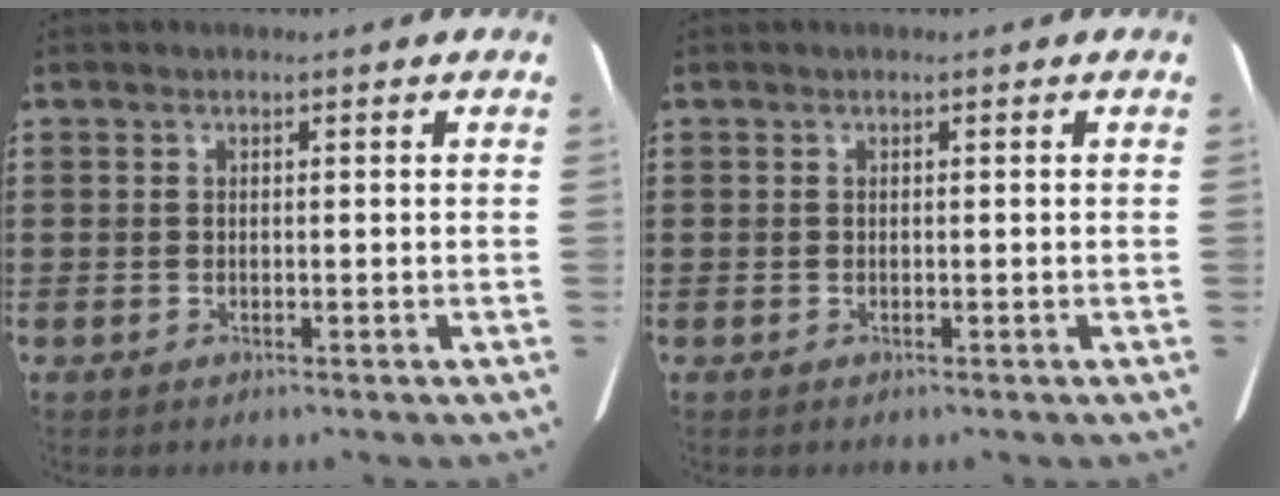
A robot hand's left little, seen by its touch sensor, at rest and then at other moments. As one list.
[{"total": 0.0}]